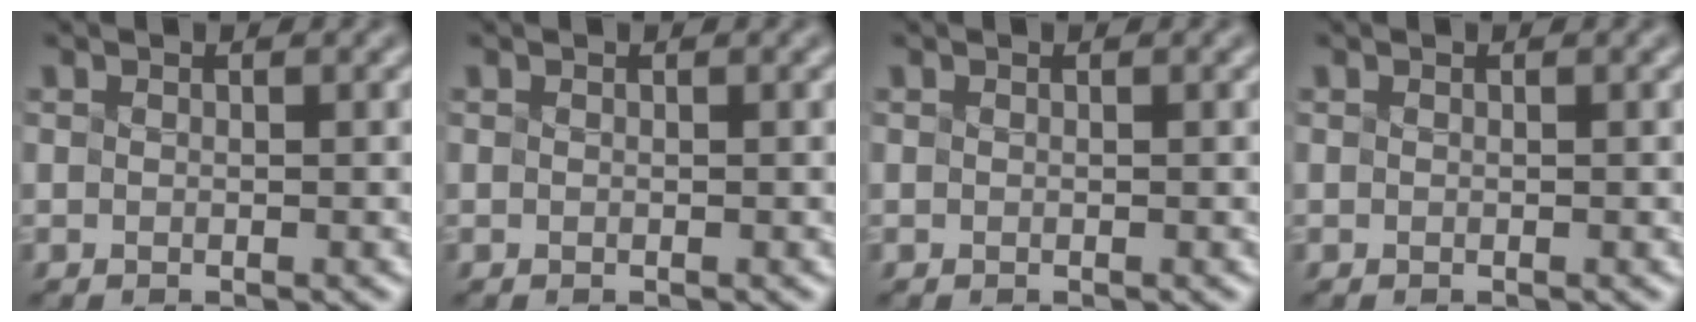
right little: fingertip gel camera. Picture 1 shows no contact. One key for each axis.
{"total": 0.0}
{"total": 0.0}
{"total": 0.0}